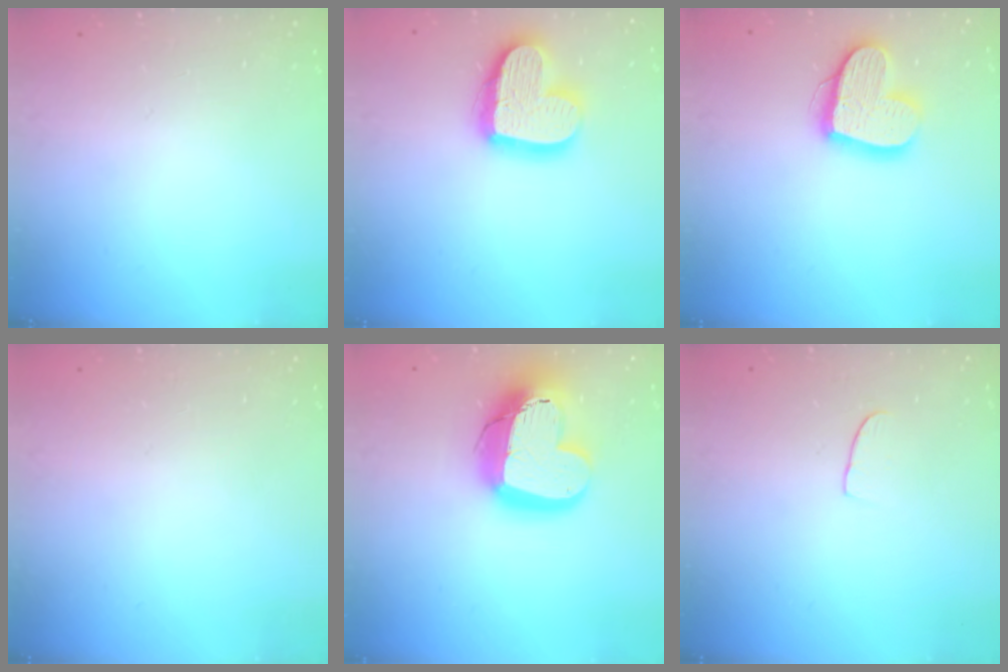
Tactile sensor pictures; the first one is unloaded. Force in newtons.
{"total": 17.3, "press": 17.3, "slide": 1.5}
{"total": 16.2, "press": 16.2, "slide": 1.4}
{"total": 0.0}
{"total": 19.5, "press": 19.5, "slide": 1.6}
{"total": 5.2, "press": 5.2, "slide": 0.3}